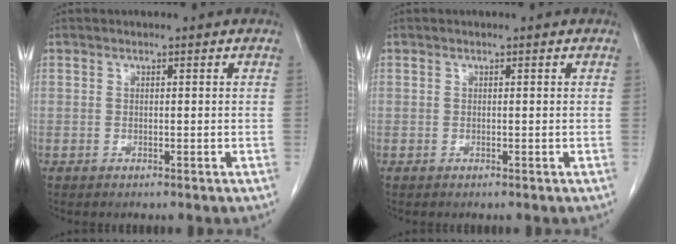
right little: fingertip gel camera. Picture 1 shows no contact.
{"total": 0.0}